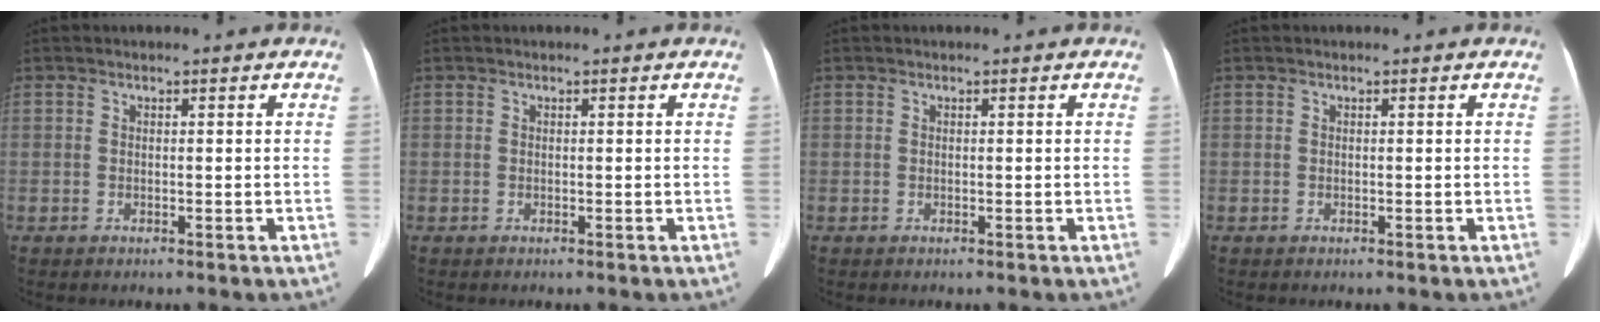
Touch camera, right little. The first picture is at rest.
{"total": 0.0}
{"total": 0.0}
{"total": 0.0}